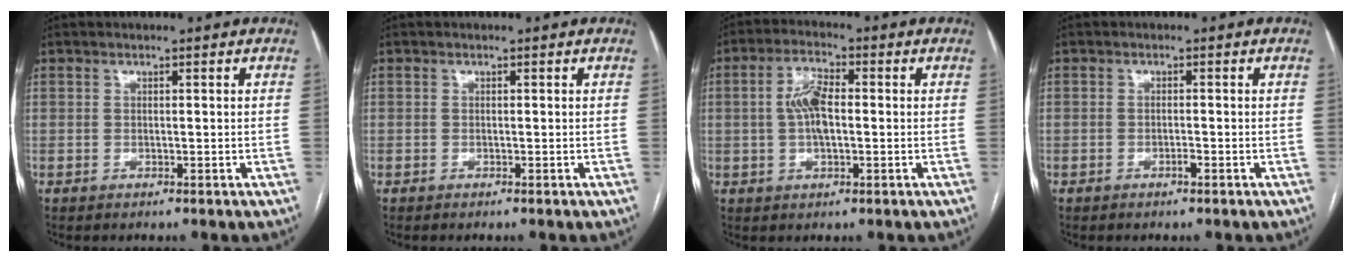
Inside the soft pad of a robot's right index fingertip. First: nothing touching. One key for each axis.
{"total": 0.0}
{"total": 5.9, "fx": 0.1, "fy": 2.0, "fz": 5.5, "tx": -0.115, "ty": 0.012, "tz": 0.001}
{"total": 0.8, "fx": -0.5, "fy": 0.2, "fz": 0.5, "tx": -0.010, "ty": 0.002, "tz": -0.006}